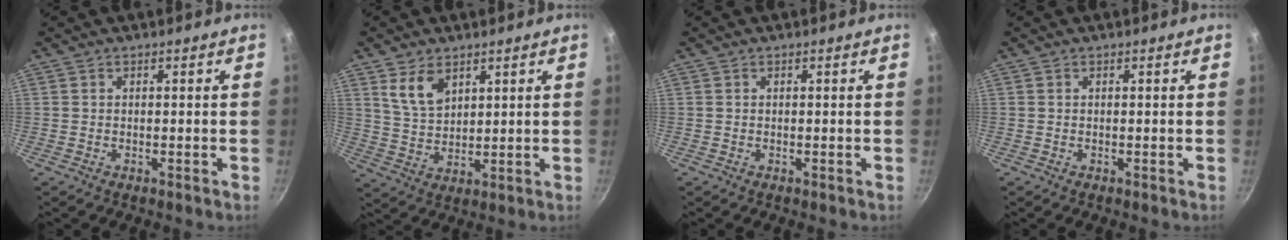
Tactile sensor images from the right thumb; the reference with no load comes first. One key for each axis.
{"total": 7.1, "fx": 3.8, "fy": 4.2, "fz": 4.2, "tx": -0.064, "ty": -0.023, "tz": 0.082}
{"total": 0.0}
{"total": 0.0}